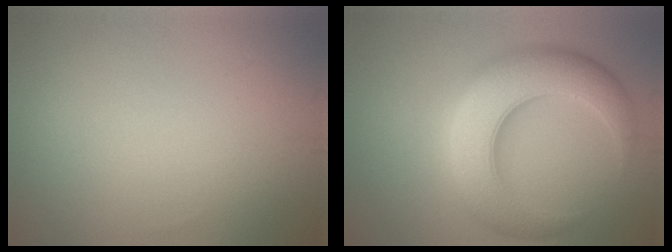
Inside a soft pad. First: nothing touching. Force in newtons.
{"total": 9.6, "press": 9.6, "slide": 0.2}